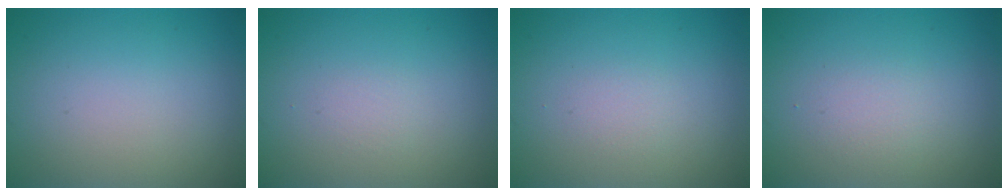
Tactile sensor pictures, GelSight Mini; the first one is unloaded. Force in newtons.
{"total": 0.0}
{"total": 0.9, "press": 0.9, "slide": 0.0}
{"total": 1.4, "press": 1.4, "slide": 0.1}